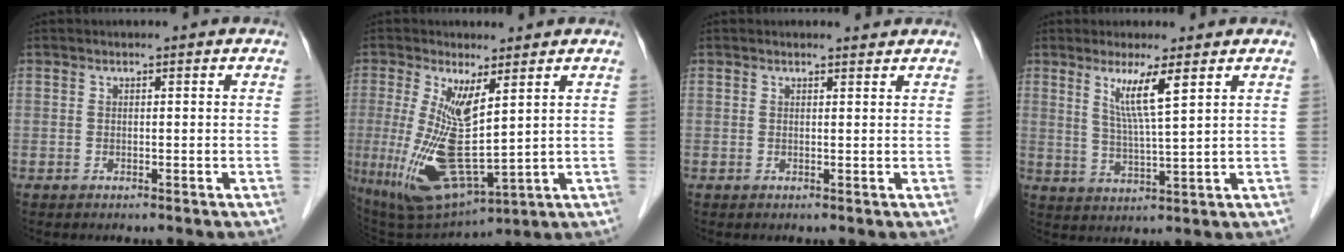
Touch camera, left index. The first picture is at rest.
{"total": 12.0, "force": [1.3, 3.0, 11.5], "torque": [-0.238, -0.019, 0.040]}
{"total": 1.0, "force": [1.0, 0.1, -0.1], "torque": [-0.010, -0.004, 0.013]}
{"total": 5.9, "force": [2.9, -0.7, 5.1], "torque": [-0.096, -0.011, 0.056]}